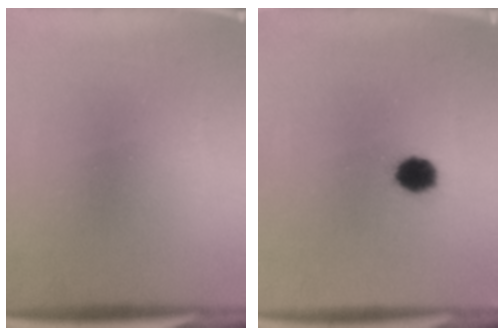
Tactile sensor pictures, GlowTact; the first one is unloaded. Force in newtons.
{"total": 5.3}